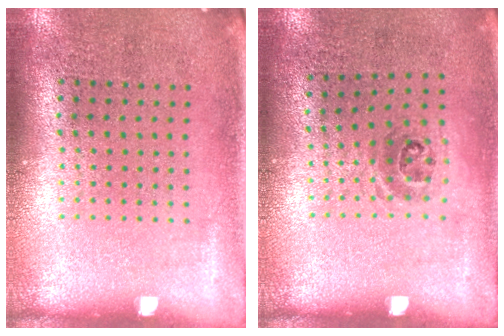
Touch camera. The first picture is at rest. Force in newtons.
{"total": 0.9, "press": 0.7, "slide": 0.7}